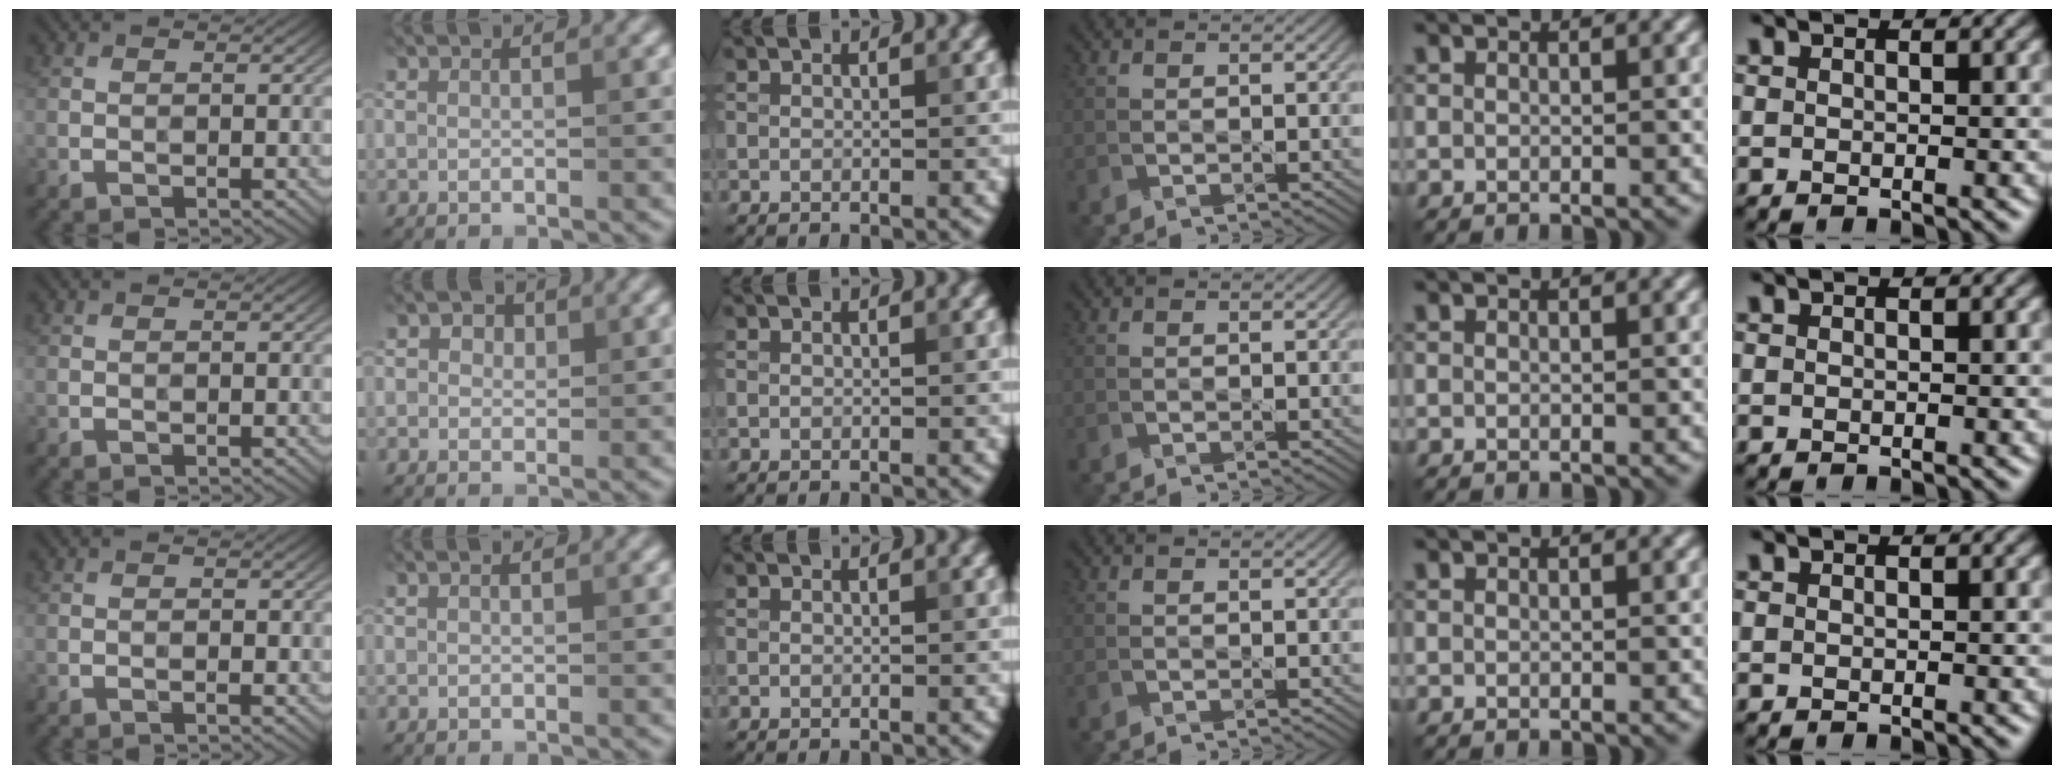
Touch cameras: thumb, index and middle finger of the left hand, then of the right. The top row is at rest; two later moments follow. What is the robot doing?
{"motion": "pour", "object": "bowl"}